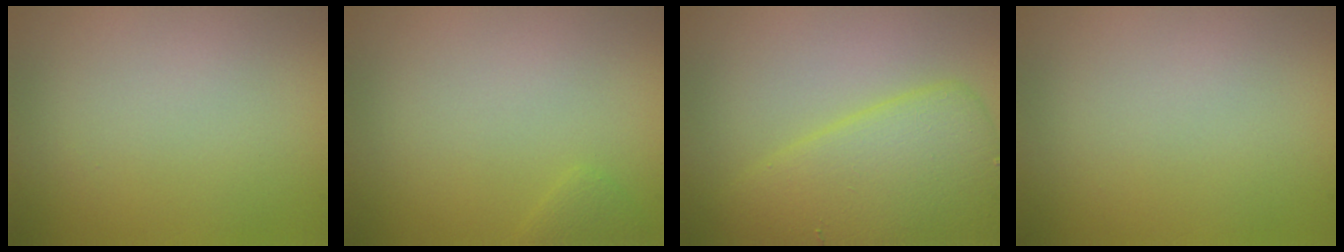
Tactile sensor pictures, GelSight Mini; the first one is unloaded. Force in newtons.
{"total": 0.7, "press": 0.7, "slide": 0.1}
{"total": 6.1, "press": 6.1, "slide": 0.4}
{"total": 0.0}